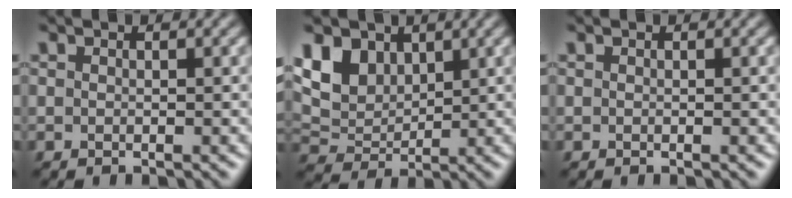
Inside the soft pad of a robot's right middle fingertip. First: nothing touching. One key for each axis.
{"total": 6.5, "fx": 3.2, "fy": 4.4, "fz": 3.5, "tx": -0.093, "ty": 0.008, "tz": 0.064}
{"total": 0.0}